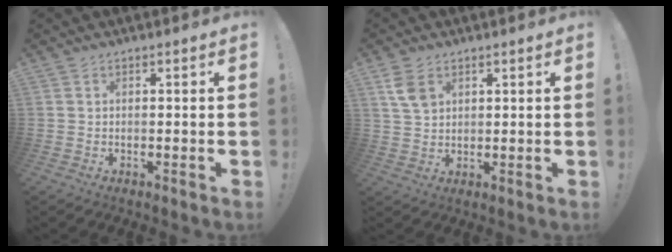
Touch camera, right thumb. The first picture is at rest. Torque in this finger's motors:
{"motor_torque": [-0.02, 0.06, -0.01, 0.19, 0.02]}